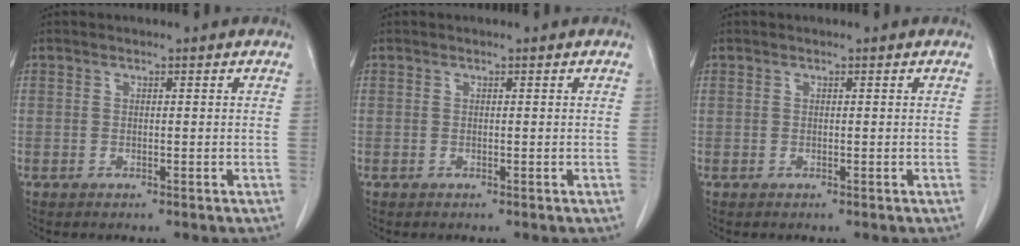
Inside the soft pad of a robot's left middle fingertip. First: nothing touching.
{"total": 0.0}
{"total": 0.0}